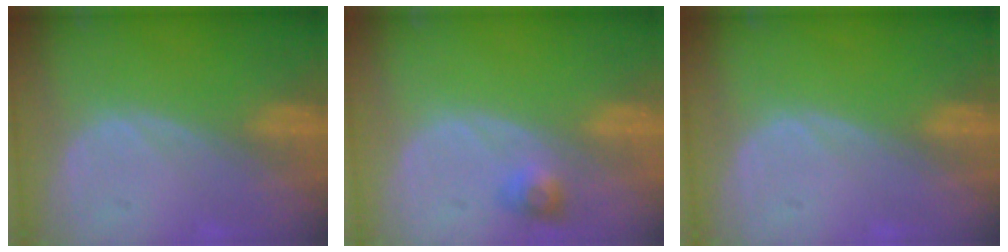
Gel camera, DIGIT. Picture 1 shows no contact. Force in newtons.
{"total": 2.6, "press": 2.4, "slide": 1.0}
{"total": 0.0}